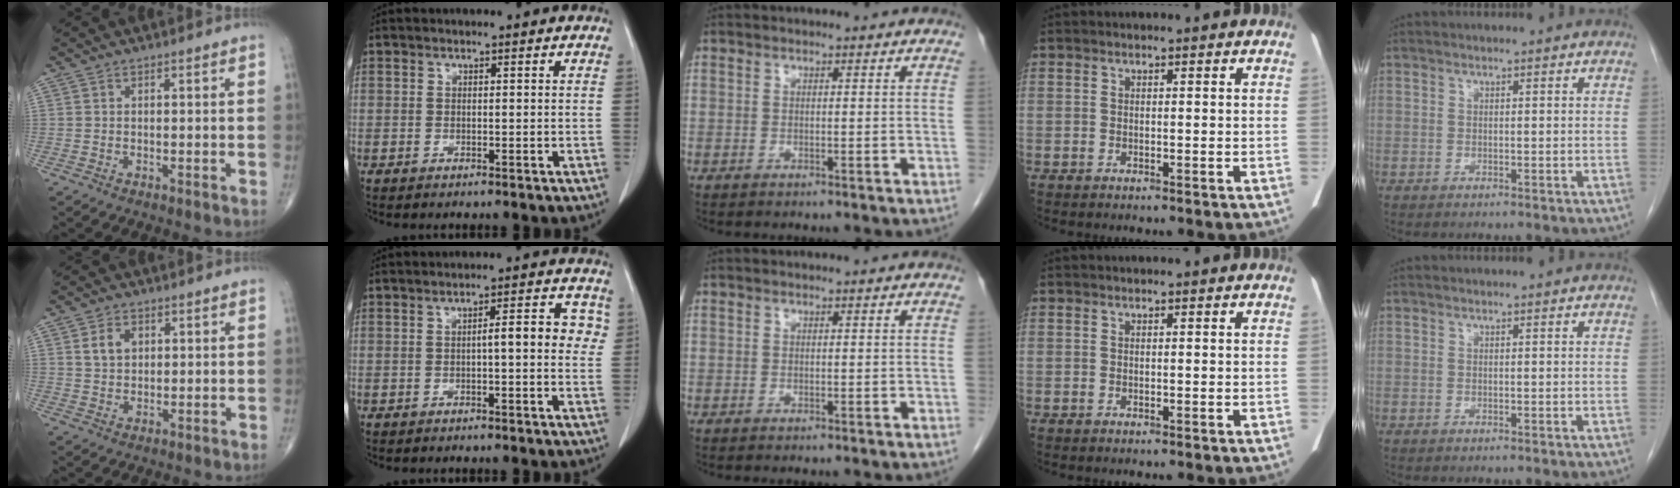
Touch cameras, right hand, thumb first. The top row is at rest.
{"thumb": {"total": 4.1, "force": [1.4, 3.0, 2.5], "torque": [-0.032, -0.005, 0.025]}, "index": {"total": 5.5, "force": [0.4, 1.3, 5.3], "torque": [-0.069, 0.018, 0.002]}}